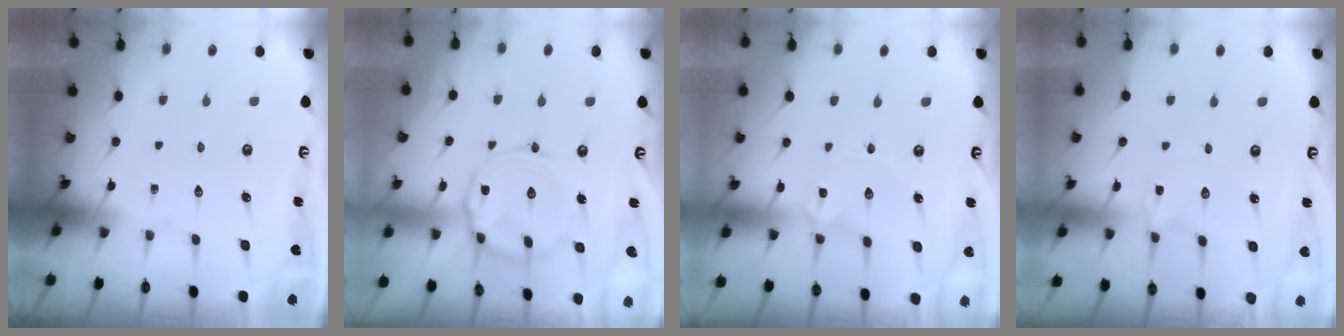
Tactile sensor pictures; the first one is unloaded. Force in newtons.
{"total": 10.3, "press": 10.3, "slide": 0.8}
{"total": 0.7, "press": 0.7, "slide": 0.0}
{"total": 1.3, "press": 1.3, "slide": 0.3}